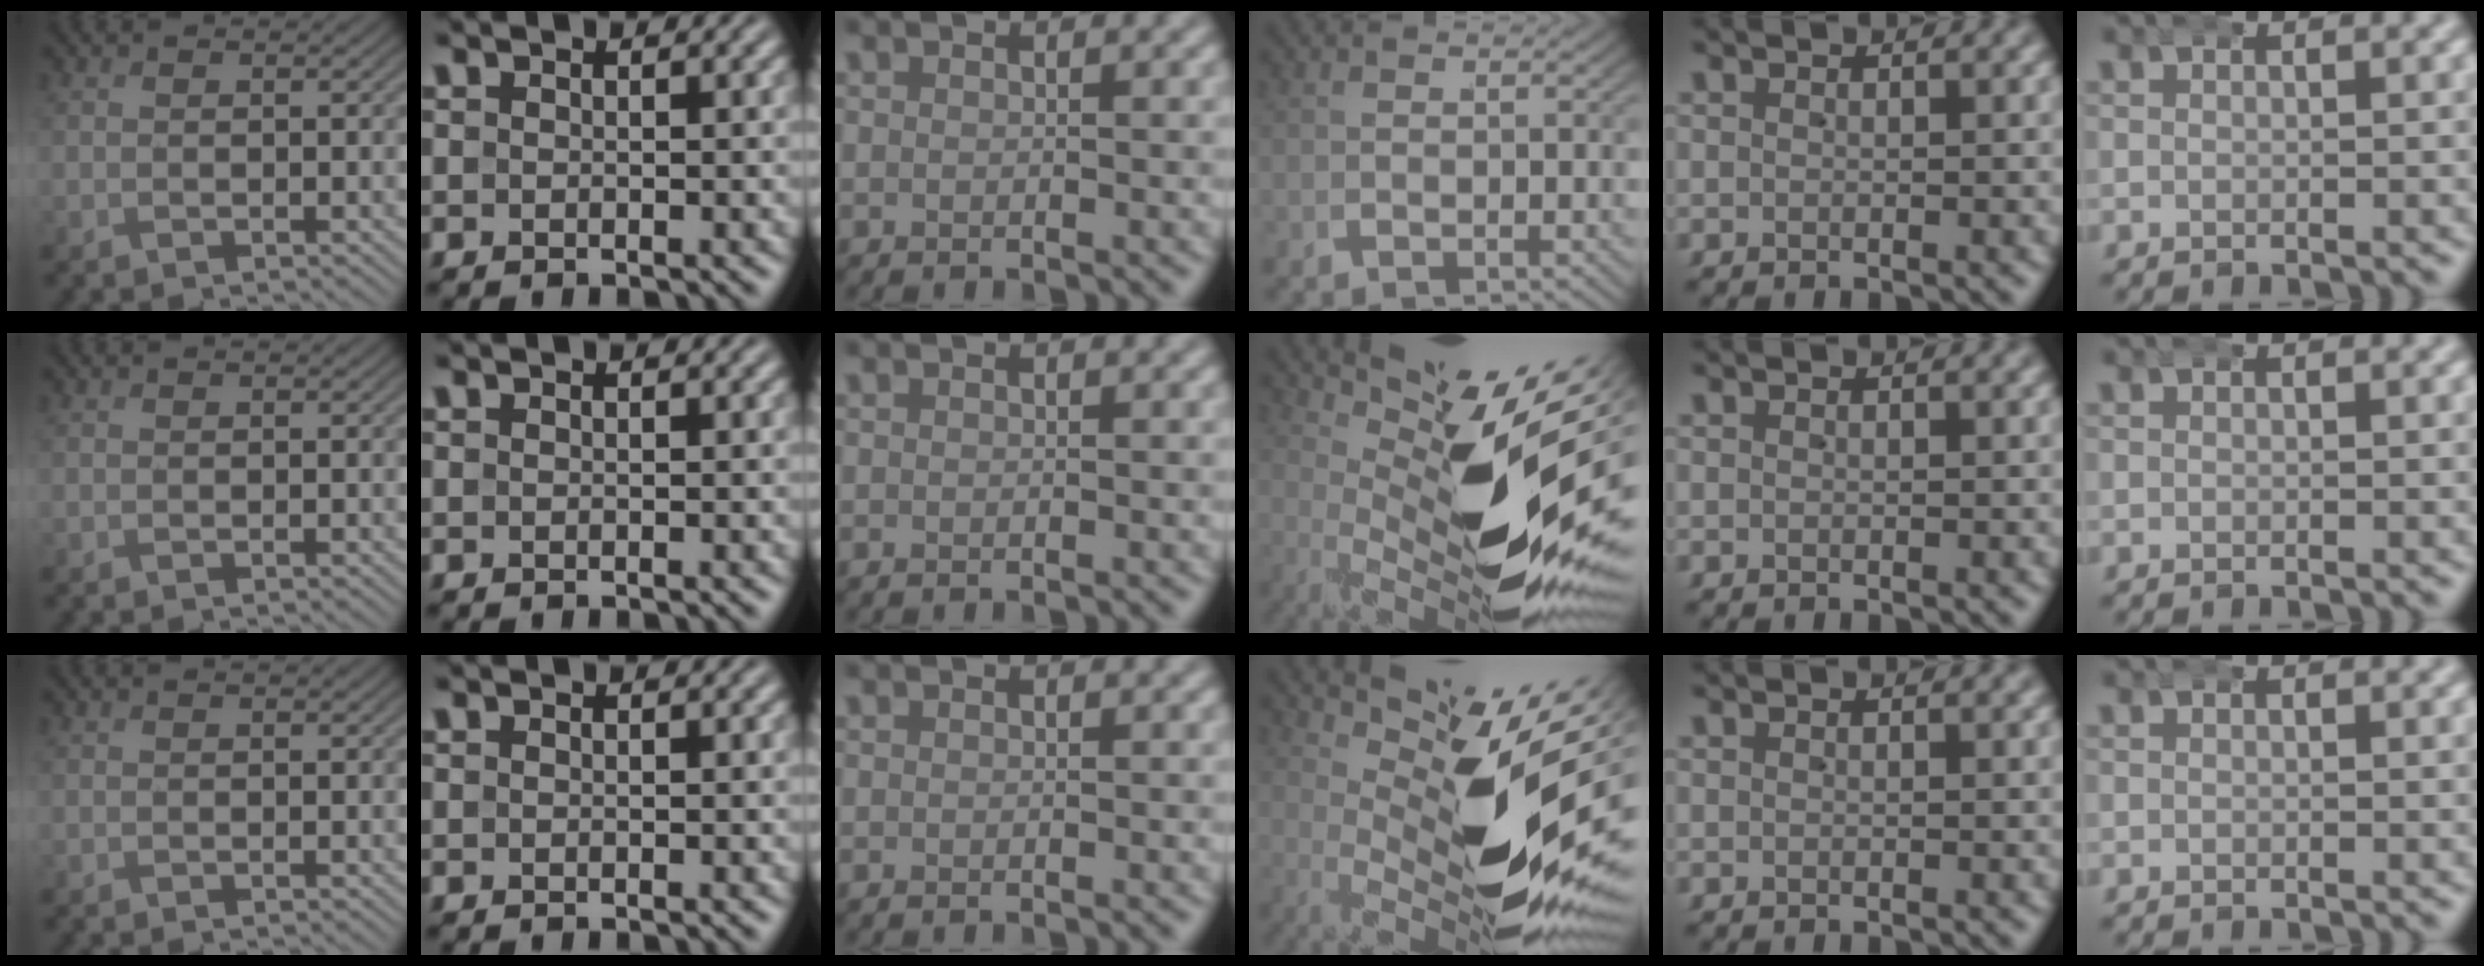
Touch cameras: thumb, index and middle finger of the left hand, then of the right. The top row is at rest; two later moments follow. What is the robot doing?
{"motion": "wrap", "object": "arm wrap"}